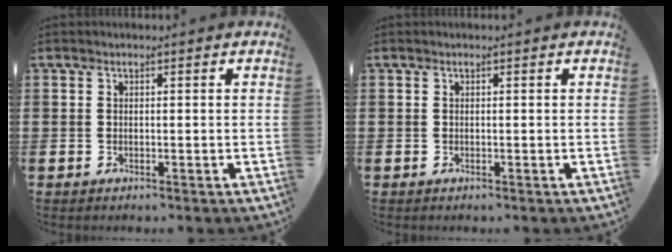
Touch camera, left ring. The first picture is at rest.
{"total": 0.0}